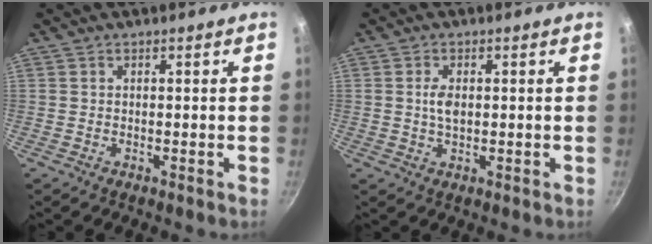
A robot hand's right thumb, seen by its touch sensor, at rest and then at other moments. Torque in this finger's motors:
{"motor_torque": [0.50, 0.47, 0.34, 0.08, 0.01]}